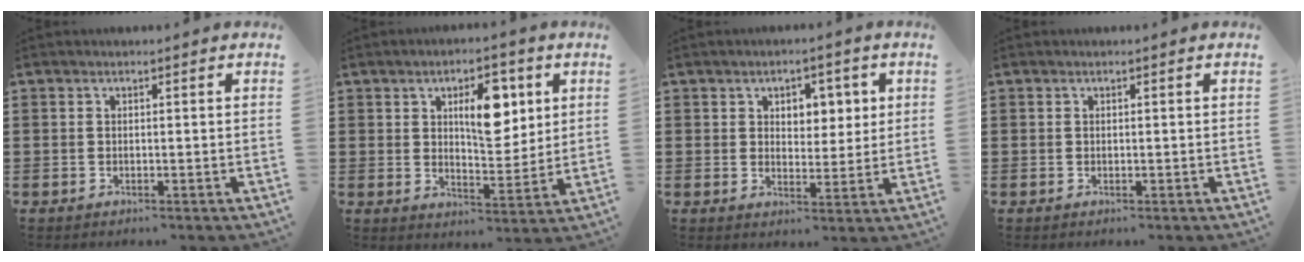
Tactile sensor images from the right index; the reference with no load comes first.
{"total": 8.3, "force": [3.1, 4.1, 6.5], "torque": [-0.093, -0.004, 0.043]}
{"total": 4.0, "force": [1.8, 3.0, 1.9], "torque": [-0.034, 0.006, 0.026]}
{"total": 0.0}